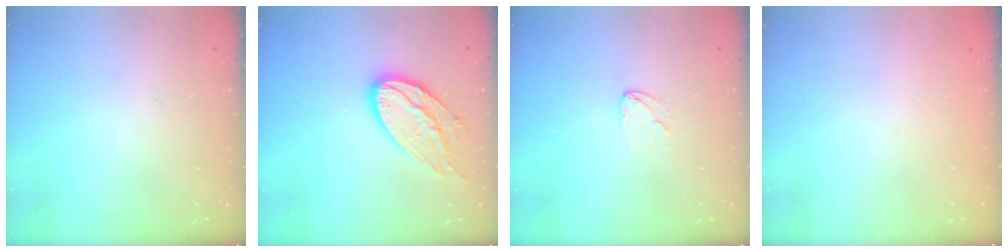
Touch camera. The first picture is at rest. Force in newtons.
{"total": 15.1, "press": 15.1, "slide": 1.3}
{"total": 3.7, "press": 3.7, "slide": 0.3}
{"total": 0.0}